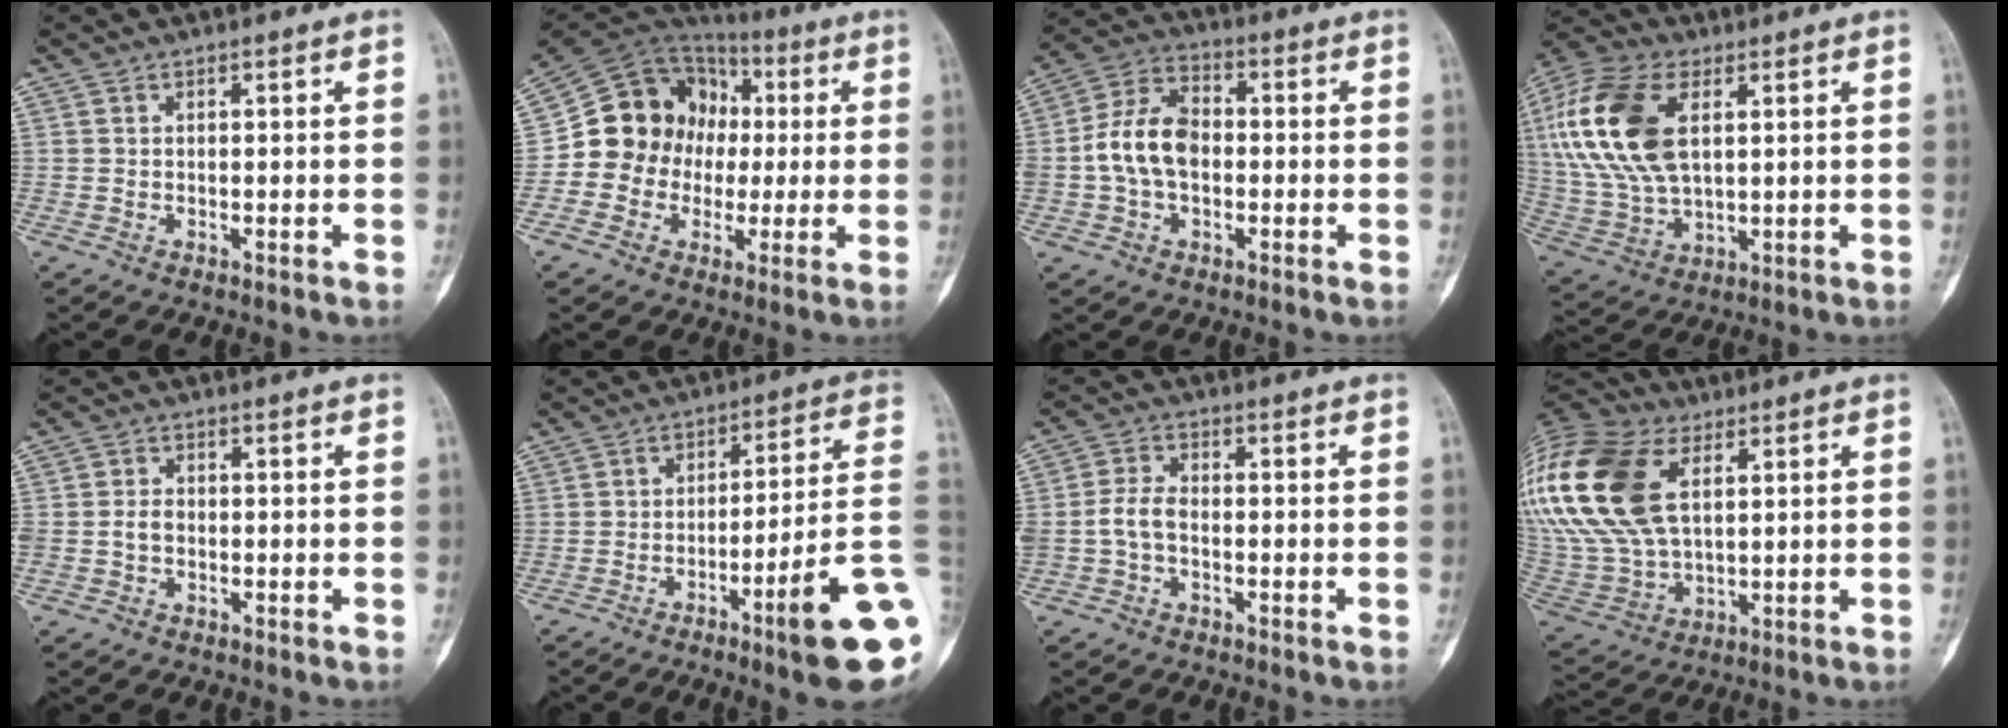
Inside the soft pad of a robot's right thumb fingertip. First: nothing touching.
{"total": 16.1, "force": [-0.2, 14.3, 7.4], "torque": [-0.096, 0.049, -0.003]}
{"total": 10.9, "force": [-0.9, 7.3, 8.0], "torque": [-0.140, 0.033, -0.027]}
{"total": 19.6, "force": [5.0, 10.9, 15.6], "torque": [-0.327, 0.001, 0.095]}
{"total": 2.4, "force": [-0.5, 1.8, 1.5], "torque": [-0.021, 0.009, -0.011]}
{"total": 16.8, "force": [-6.3, 1.2, 15.6], "torque": [-0.169, 0.033, -0.092]}
{"total": 4.4, "force": [-1.1, 2.8, 3.3], "torque": [-0.065, 0.020, -0.025]}
{"total": 28.4, "force": [9.5, 17.1, 20.5], "torque": [-0.491, 0.011, 0.191]}